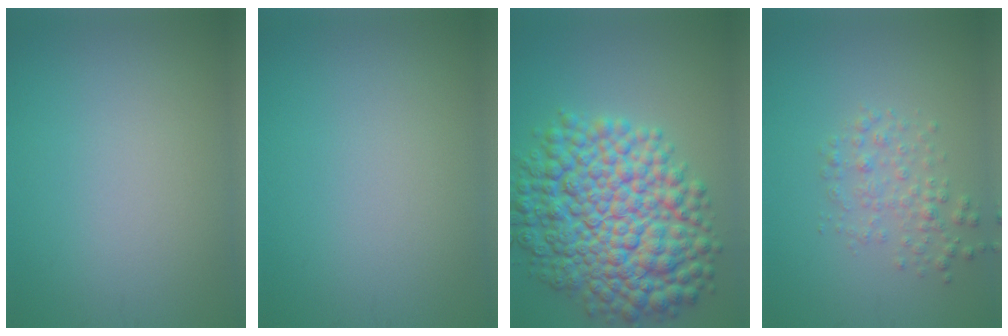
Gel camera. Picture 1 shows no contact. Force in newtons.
{"total": 0.0}
{"total": 12.2, "press": 12.2, "slide": 0.2}
{"total": 2.3, "press": 2.3, "slide": 0.0}